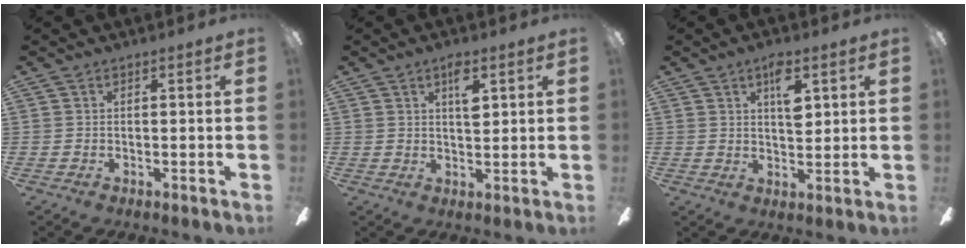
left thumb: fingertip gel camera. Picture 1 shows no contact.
{"total": 5.2, "force": [2.4, 2.3, 4.0], "torque": [-0.053, -0.006, 0.033]}
{"total": 7.1, "force": [3.1, 3.4, 5.4], "torque": [-0.064, -0.012, 0.045]}